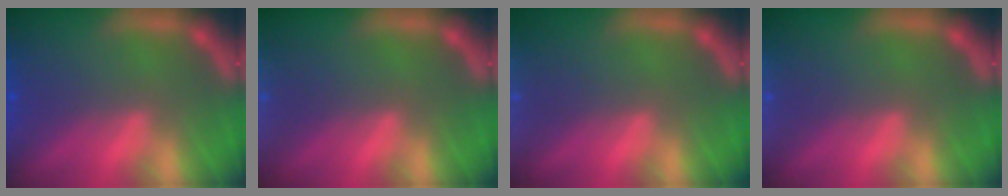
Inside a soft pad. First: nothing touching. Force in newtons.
{"total": 7.0}
{"total": 5.5}
{"total": 2.9}